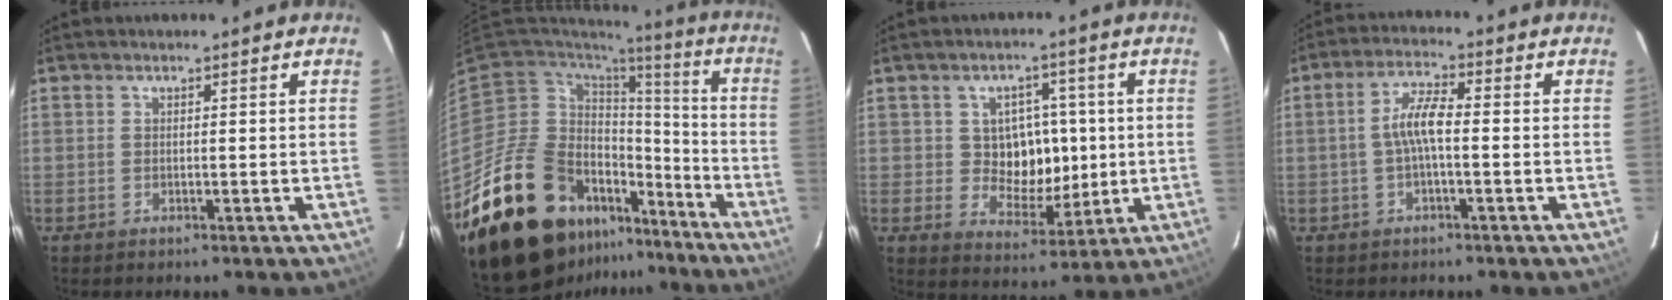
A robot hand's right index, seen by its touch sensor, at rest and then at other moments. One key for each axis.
{"total": 21.1, "fx": -13.8, "fy": 12.4, "fz": 10.1, "tx": -0.206, "ty": 0.012, "tz": -0.213}
{"total": 8.4, "fx": 0.4, "fy": 7.3, "fz": 4.3, "tx": -0.075, "ty": 0.008, "tz": 0.015}
{"total": 5.1, "fx": -0.8, "fy": 1.1, "fz": 4.9, "tx": -0.102, "ty": 0.013, "tz": -0.016}